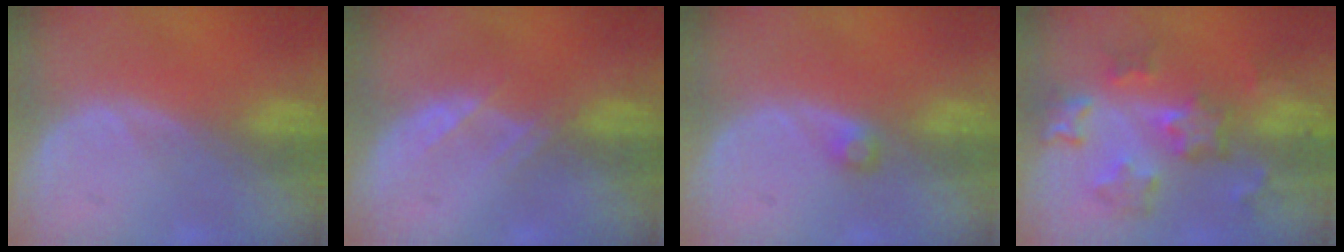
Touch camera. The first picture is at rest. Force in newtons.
{"total": 1.9, "press": 1.9, "slide": 0.3}
{"total": 1.5, "press": 1.4, "slide": 0.2}
{"total": 8.8, "press": 7.8, "slide": 4.0}